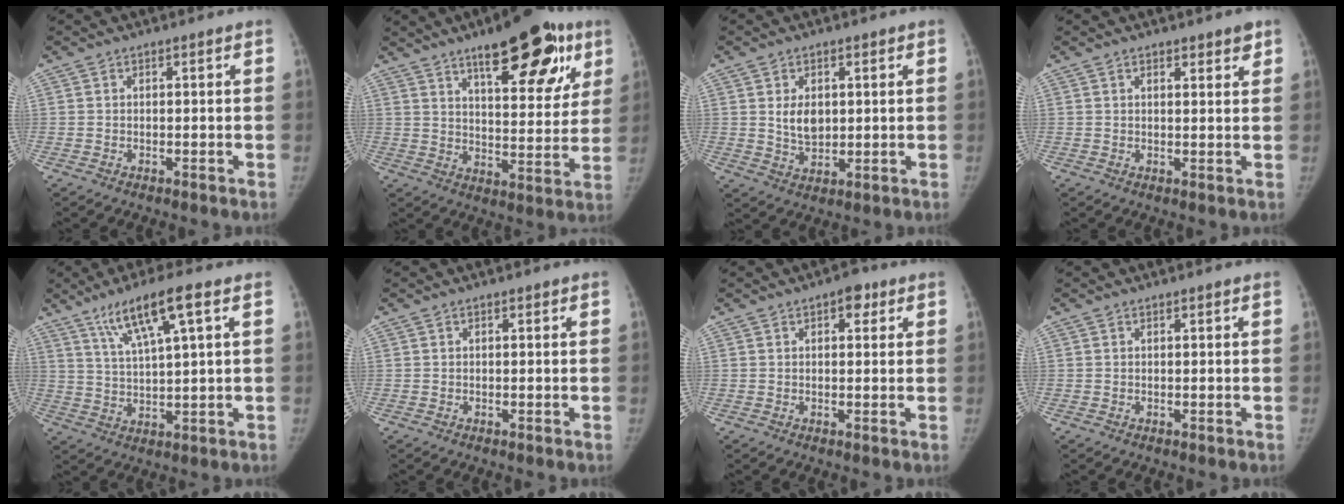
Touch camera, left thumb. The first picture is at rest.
{"total": 20.7, "force": [11.5, 7.5, 15.5], "torque": [-0.171, -0.040, 0.166]}
{"total": 5.7, "force": [1.3, 3.9, 3.9], "torque": [-0.047, -0.013, 0.030]}
{"total": 3.5, "force": [2.4, 1.4, 2.1], "torque": [-0.013, -0.012, 0.032]}
{"total": 10.3, "force": [5.4, 1.3, 8.7], "torque": [-0.165, -0.011, 0.103]}
{"total": 0.0}
{"total": 3.4, "force": [1.7, 1.8, 2.3], "torque": [-0.016, -0.001, 0.017]}
{"total": 0.0}